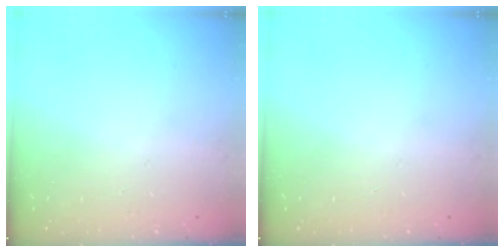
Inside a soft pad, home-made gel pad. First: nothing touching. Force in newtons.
{"total": 0.0}